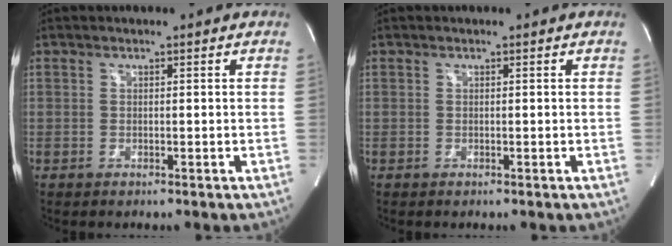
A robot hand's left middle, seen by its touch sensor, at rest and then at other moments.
{"total": 0.0}